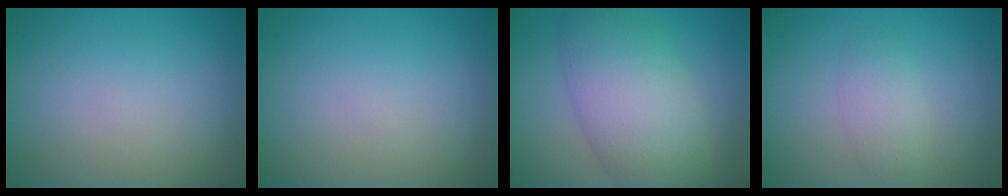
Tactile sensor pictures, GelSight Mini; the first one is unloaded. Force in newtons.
{"total": 0.0}
{"total": 8.6, "press": 8.6, "slide": 0.2}
{"total": 1.5, "press": 1.5, "slide": 0.0}